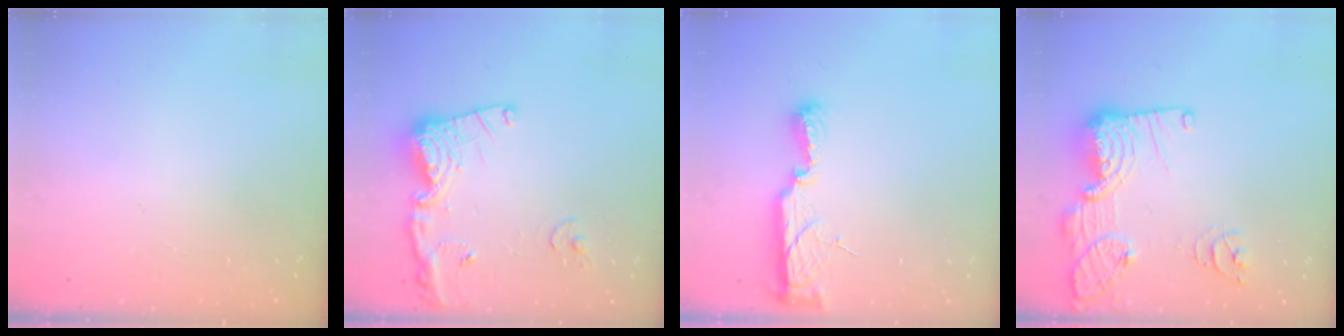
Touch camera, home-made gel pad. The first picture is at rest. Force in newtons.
{"total": 15.8, "press": 15.7, "slide": 1.8}
{"total": 10.6, "press": 9.3, "slide": 5.2}
{"total": 18.4, "press": 18.3, "slide": 1.7}